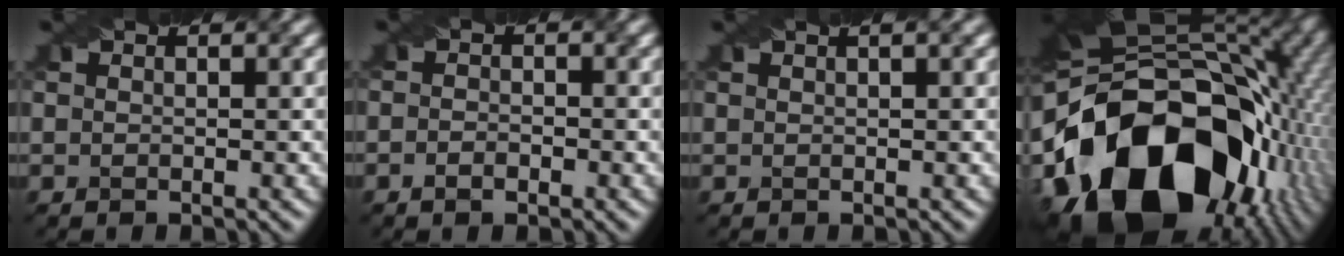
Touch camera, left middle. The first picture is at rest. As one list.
[{"total": 1.4, "force": [-0.7, 0.9, 0.9], "torque": [-0.005, -0.003, -0.013]}, {"total": 1.8, "force": [1.0, 0.6, 1.4], "torque": [-0.010, -0.003, 0.005]}, {"total": 20.4, "force": [-6.9, 14.2, 12.8], "torque": [-0.245, -0.012, -0.118]}]